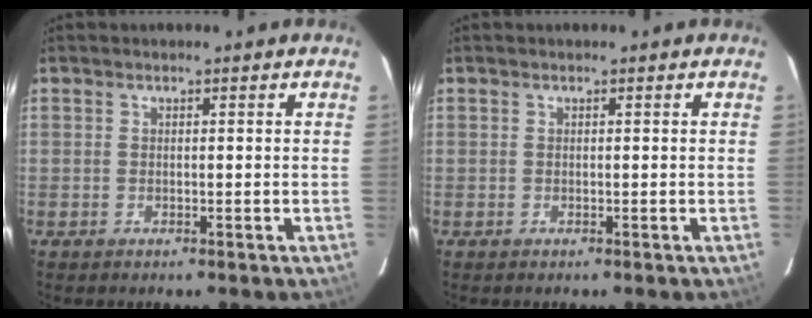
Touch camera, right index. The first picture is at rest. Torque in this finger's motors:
{"motor_torque": [0.00, 0.00, 0.00, 0.01]}